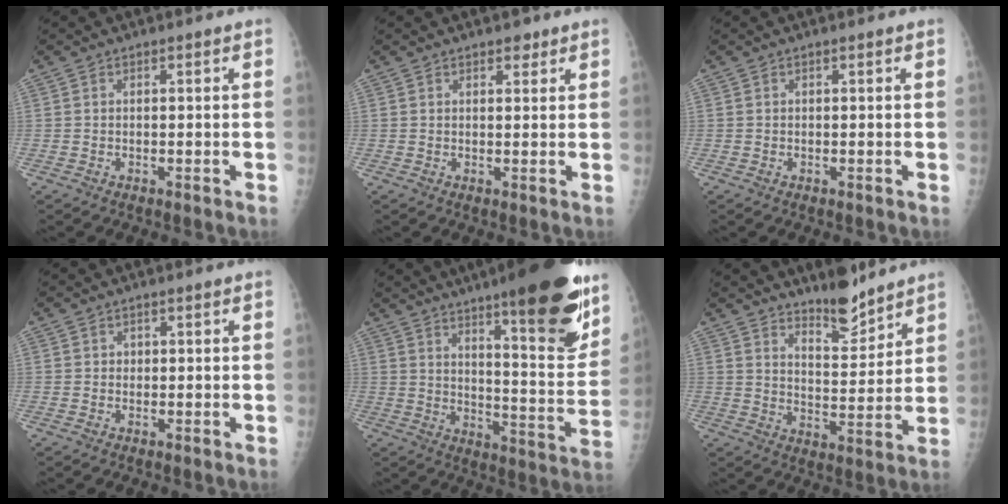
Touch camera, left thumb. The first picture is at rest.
{"total": 2.1, "force": [1.5, 1.1, 0.9], "torque": [0.001, -0.007, 0.017]}
{"total": 0.0}
{"total": 0.8, "force": [0.1, 0.7, 0.2], "torque": [0.005, 0.001, 0.003]}
{"total": 22.6, "force": [14.3, 4.0, 17.0], "torque": [-0.211, -0.077, 0.212]}
{"total": 8.9, "force": [7.5, 2.4, 4.1], "torque": [-0.047, -0.066, 0.128]}